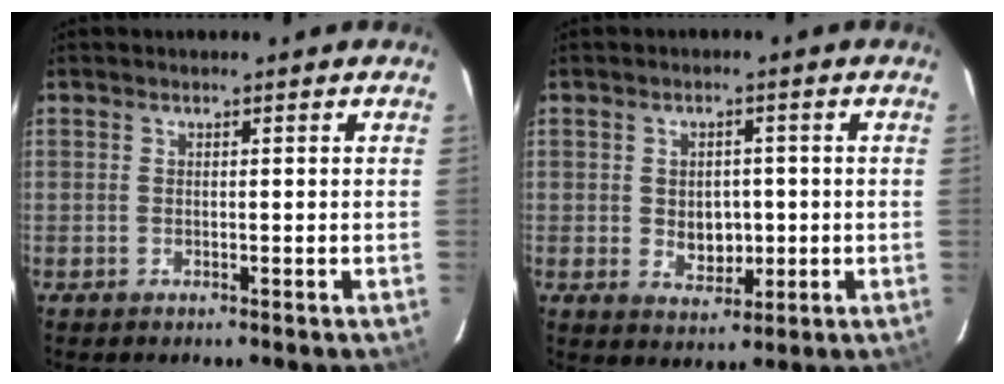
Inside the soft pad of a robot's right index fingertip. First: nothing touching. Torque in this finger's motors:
{"motor_torque": [0.02, -0.13, 0.03, 0.01]}